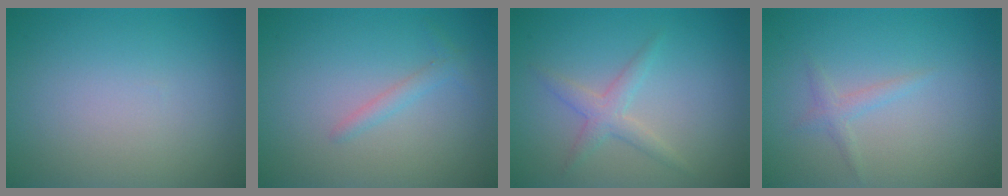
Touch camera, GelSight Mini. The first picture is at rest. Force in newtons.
{"total": 1.2, "press": 1.2, "slide": 0.1}
{"total": 2.1, "press": 2.1, "slide": 0.0}
{"total": 1.1, "press": 1.1, "slide": 0.1}